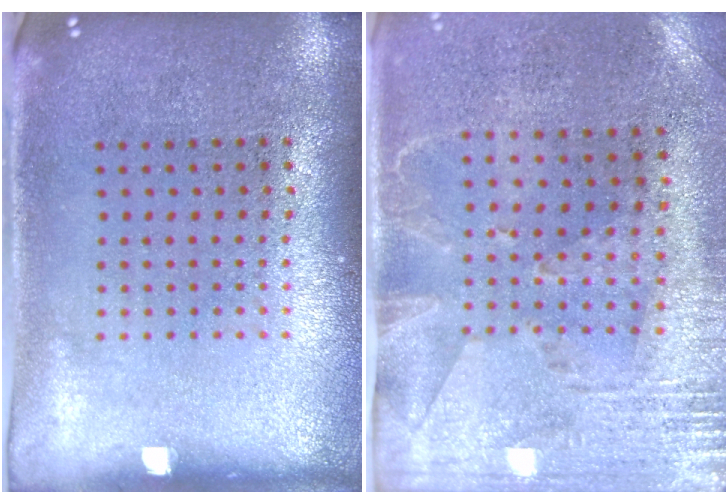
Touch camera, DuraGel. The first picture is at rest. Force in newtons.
{"total": 2.7, "press": 2.3, "slide": 1.5}